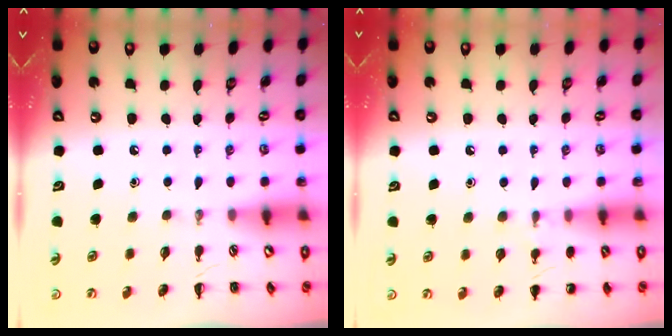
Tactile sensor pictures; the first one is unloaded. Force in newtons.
{"total": 6.6, "press": 6.4, "slide": 1.9}